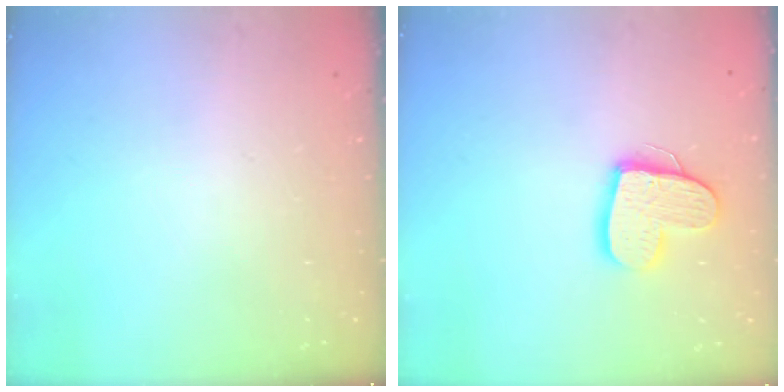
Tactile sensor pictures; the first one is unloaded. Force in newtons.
{"total": 13.7, "press": 13.6, "slide": 1.1}